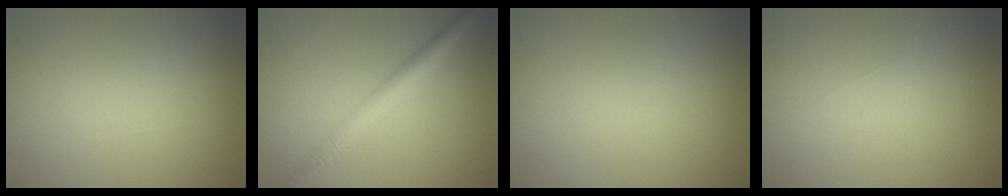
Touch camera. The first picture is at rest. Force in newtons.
{"total": 3.9, "press": 3.9, "slide": 0.1}
{"total": 0.0}
{"total": 0.0}